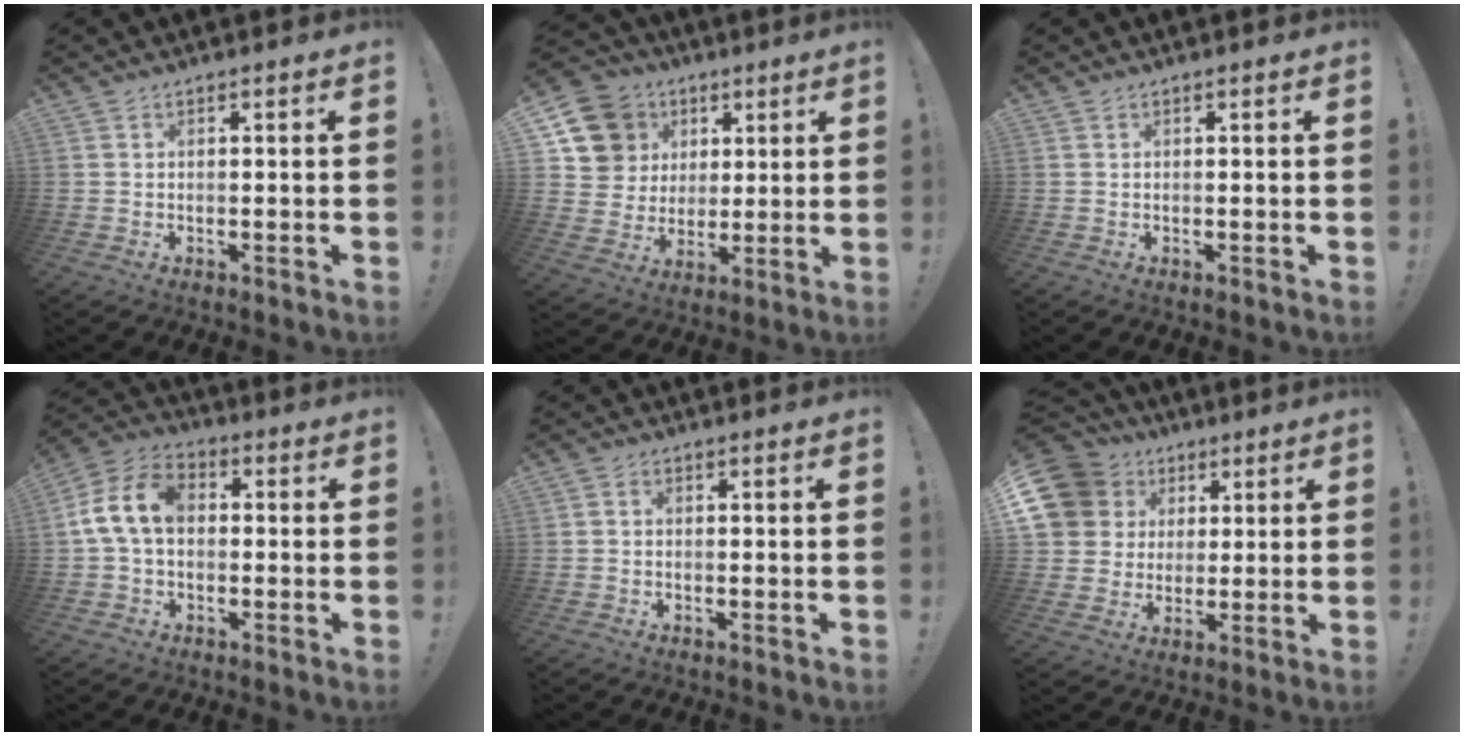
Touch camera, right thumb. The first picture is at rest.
{"total": 14.5, "force": [5.9, 12.5, 4.3], "torque": [-0.062, -0.021, 0.133]}
{"total": 0.0}
{"total": 11.8, "force": [0.9, 8.0, 8.7], "torque": [-0.179, 0.019, 0.019]}
{"total": 0.9, "force": [-0.4, 0.7, 0.4], "torque": [-0.011, 0.005, -0.007]}
{"total": 15.2, "force": [5.8, 12.6, 6.0], "torque": [-0.096, -0.017, 0.127]}